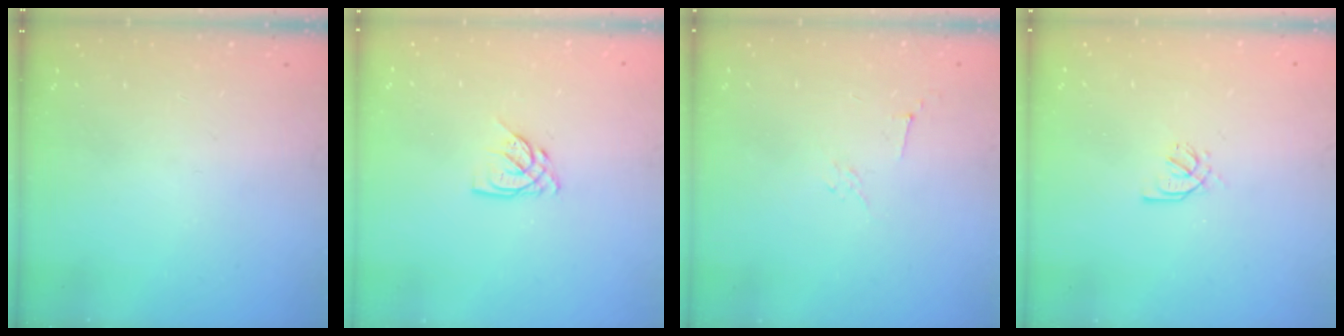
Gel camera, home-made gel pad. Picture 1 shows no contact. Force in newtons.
{"total": 5.6, "press": 5.6, "slide": 0.5}
{"total": 2.9, "press": 2.8, "slide": 0.8}
{"total": 1.7, "press": 1.6, "slide": 0.5}